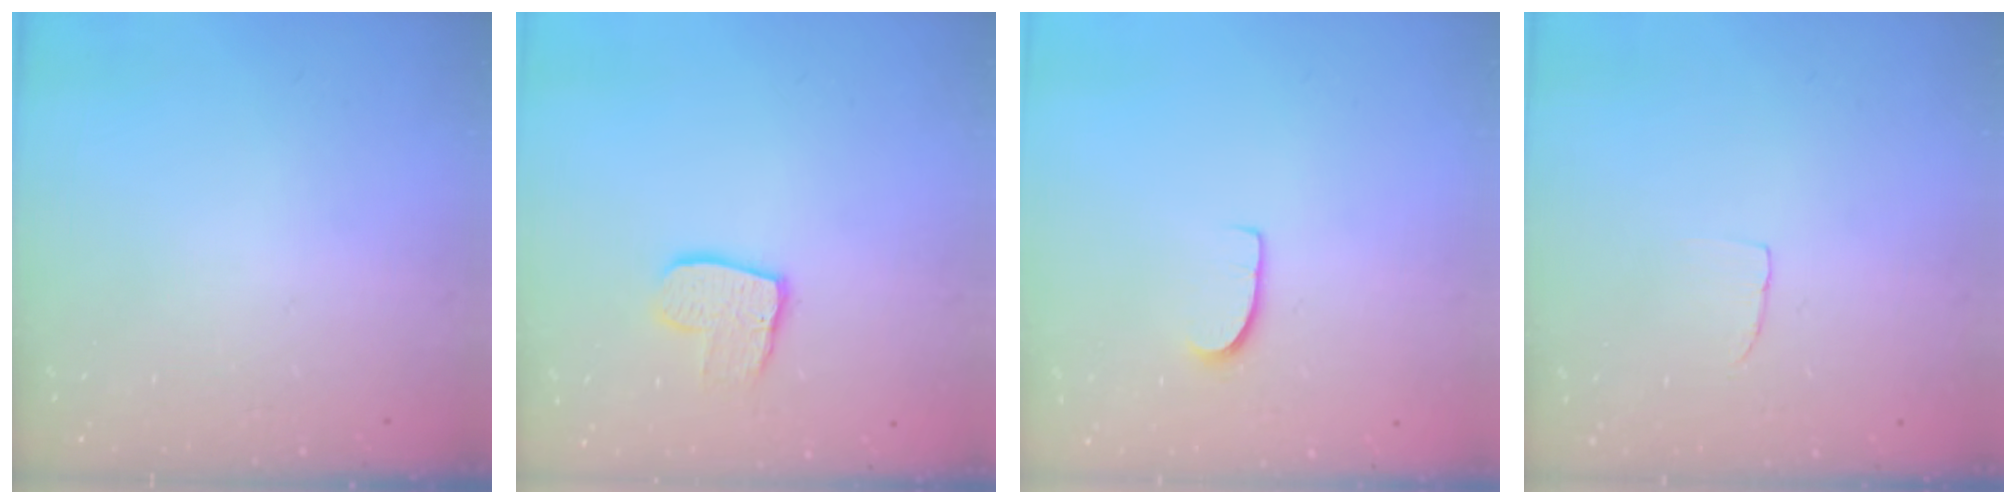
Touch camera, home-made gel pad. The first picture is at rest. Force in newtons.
{"total": 10.1, "press": 10.0, "slide": 0.7}
{"total": 6.7, "press": 6.7, "slide": 0.3}
{"total": 2.7, "press": 2.7, "slide": 0.2}